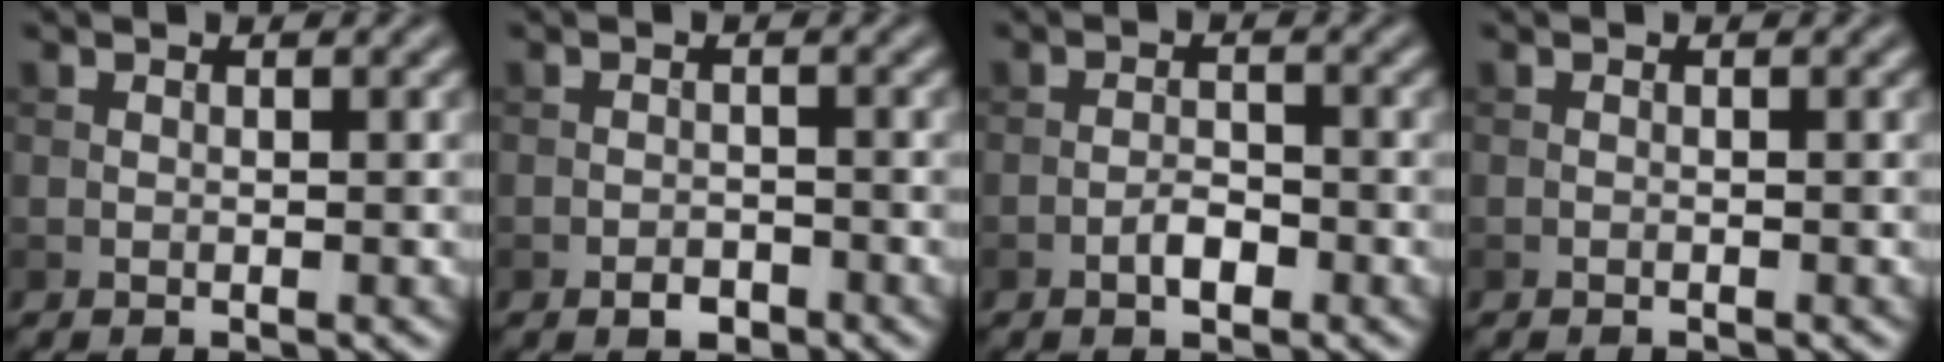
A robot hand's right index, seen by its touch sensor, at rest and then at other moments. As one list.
[{"total": 1.4, "force": [-1.0, 0.8, 0.7], "torque": [-0.007, 0.001, -0.019]}, {"total": 1.9, "force": [-1.0, 0.8, 1.4], "torque": [-0.023, 0.003, -0.021]}, {"total": 0.0}]